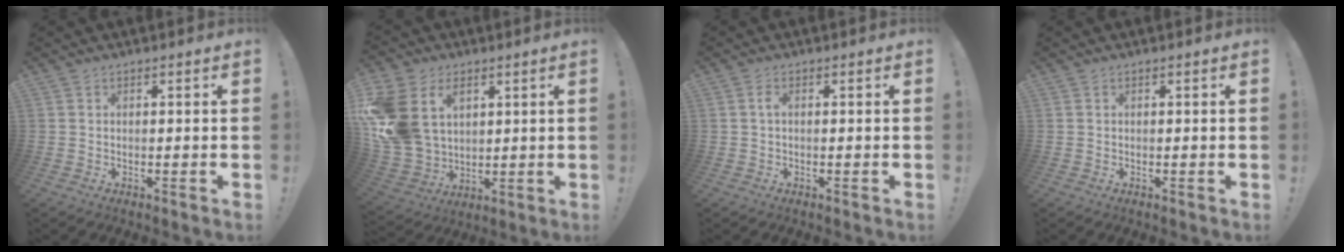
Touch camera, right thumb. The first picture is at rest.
{"total": 18.0, "force": [5.7, 13.7, 10.2], "torque": [-0.214, -0.029, 0.111]}
{"total": 1.4, "force": [-0.1, 0.3, 1.3], "torque": [-0.026, 0.004, -0.003]}
{"total": 0.0}